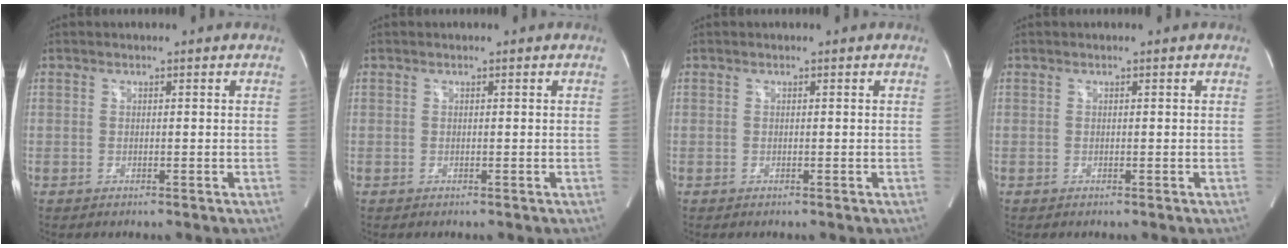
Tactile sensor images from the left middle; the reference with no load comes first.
{"total": 0.0}
{"total": 0.0}
{"total": 0.0}